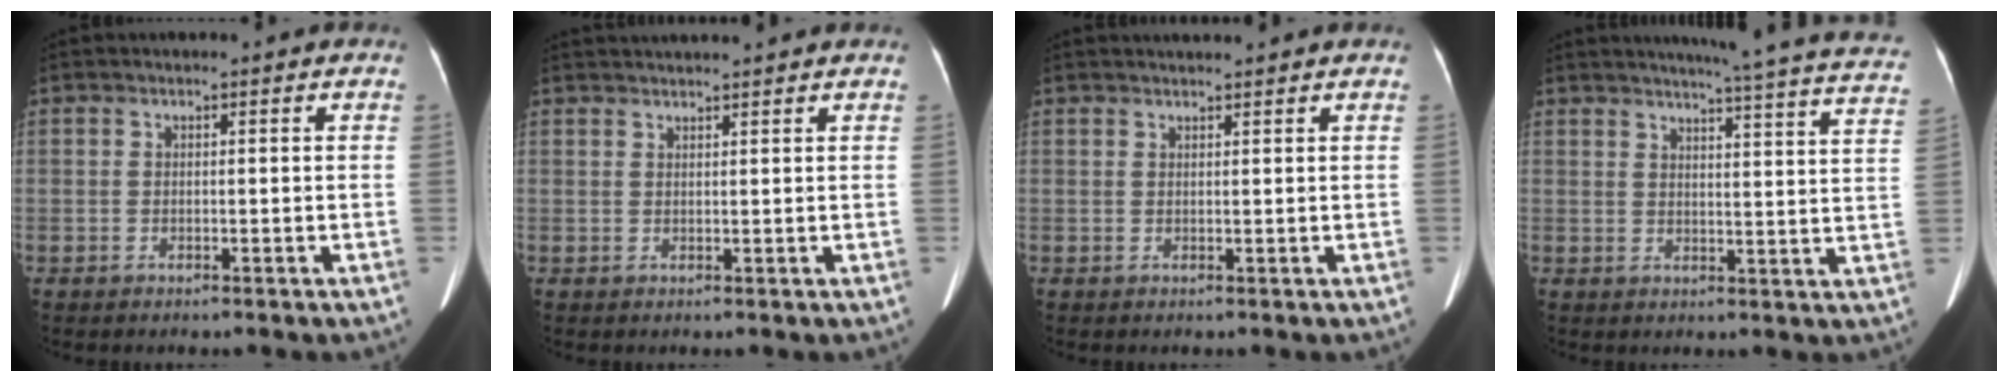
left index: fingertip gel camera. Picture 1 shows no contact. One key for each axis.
{"total": 5.3, "fx": 5.1, "fy": -0.4, "fz": 1.6, "tx": -0.022, "ty": 0.031, "tz": 0.070}
{"total": 2.7, "fx": 2.6, "fy": -0.1, "fz": 0.7, "tx": -0.010, "ty": 0.022, "tz": 0.040}
{"total": 22.2, "fx": 20.4, "fy": -0.3, "fz": 8.8, "tx": -0.114, "ty": -0.071, "tz": 0.222}